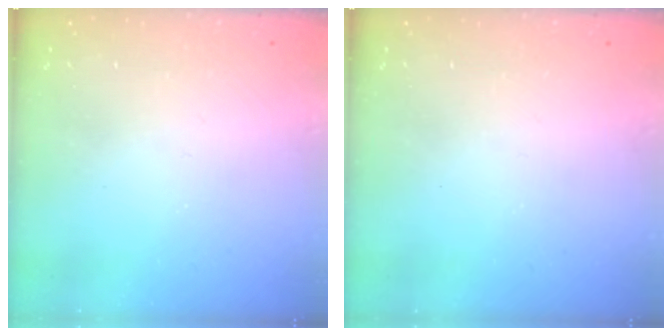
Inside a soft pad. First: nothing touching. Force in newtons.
{"total": 0.0}